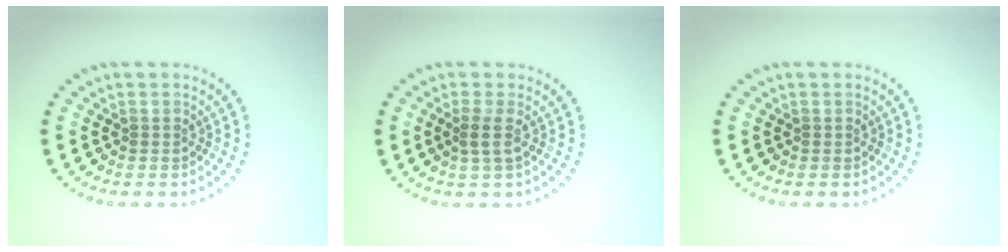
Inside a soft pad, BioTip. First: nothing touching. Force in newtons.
{"total": 1.2, "press": 0.9, "slide": 0.8}
{"total": 0.0}